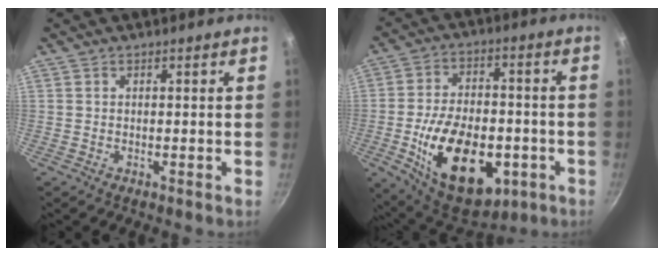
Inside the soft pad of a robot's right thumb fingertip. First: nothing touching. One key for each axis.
{"total": 22.2, "fx": -6.1, "fy": 13.1, "fz": 16.8, "tx": -0.248, "ty": 0.019, "tz": -0.083}